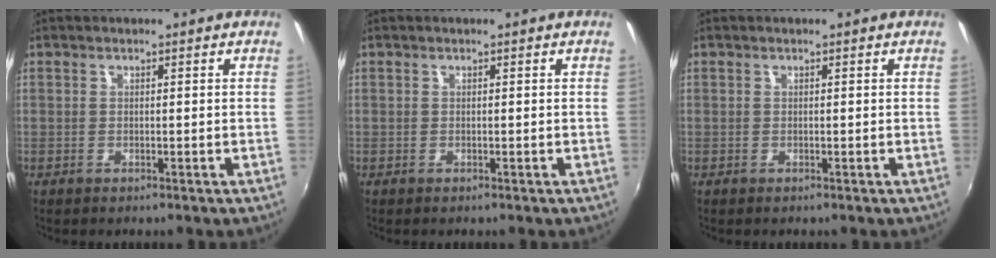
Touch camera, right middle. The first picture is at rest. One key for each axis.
{"total": 0.0}
{"total": 0.0}